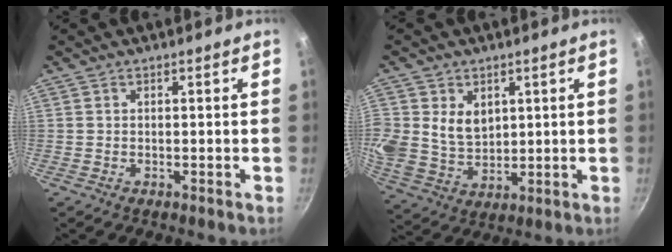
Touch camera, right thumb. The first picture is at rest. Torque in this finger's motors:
{"motor_torque": [0.00, 0.43, 0.43, 0.52, 0.26]}